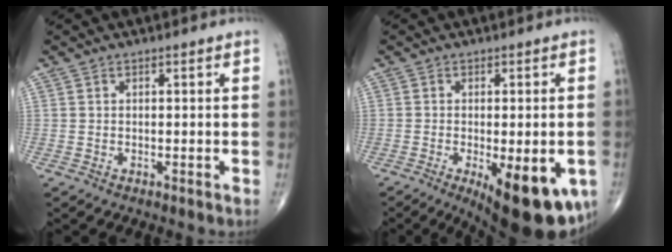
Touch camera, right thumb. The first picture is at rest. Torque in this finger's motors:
{"motor_torque": [2.13, 2.25, 1.06, -1.16, 0.38]}